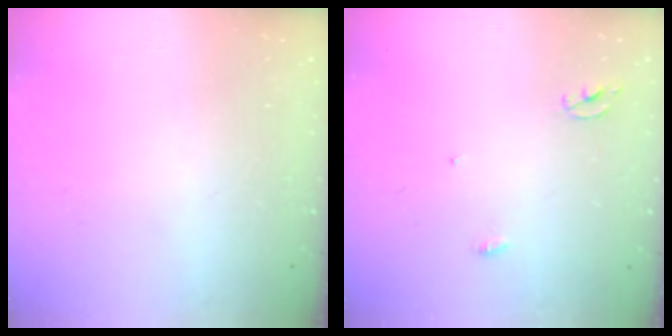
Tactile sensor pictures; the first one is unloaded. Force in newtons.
{"total": 2.3, "press": 2.3, "slide": 0.2}